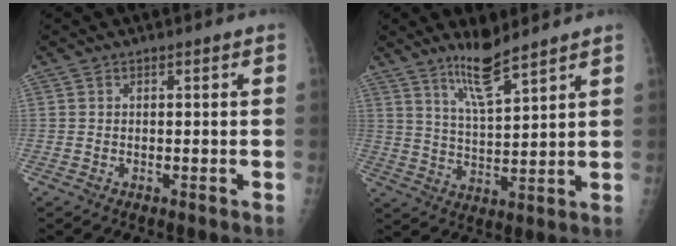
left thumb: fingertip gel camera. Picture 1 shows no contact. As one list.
[{"total": 8.1, "force": [6.3, 1.0, 5.0], "torque": [-0.092, -0.051, 0.124]}]